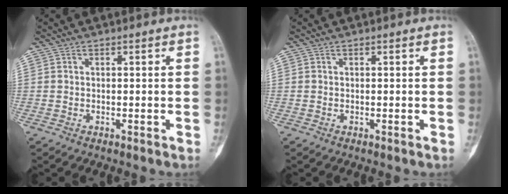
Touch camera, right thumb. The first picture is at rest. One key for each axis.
{"total": 0.0}